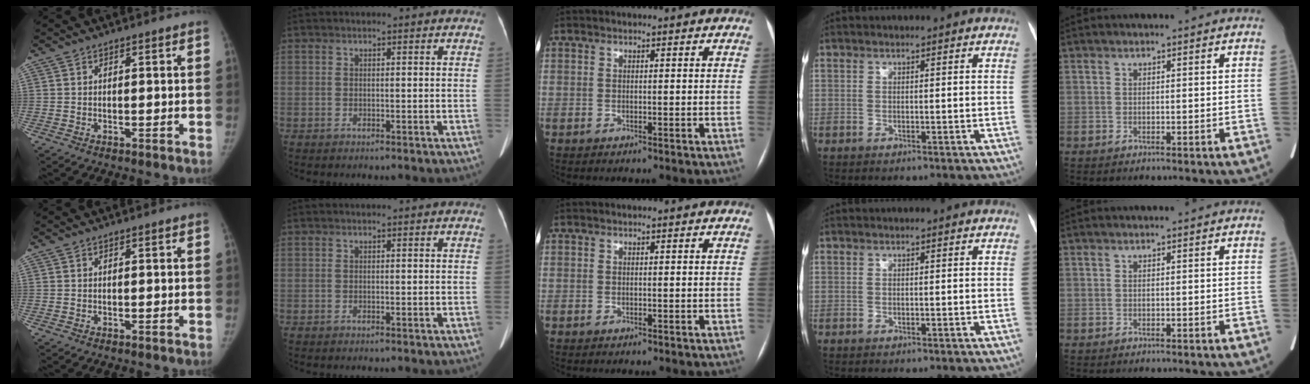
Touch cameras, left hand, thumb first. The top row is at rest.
{}